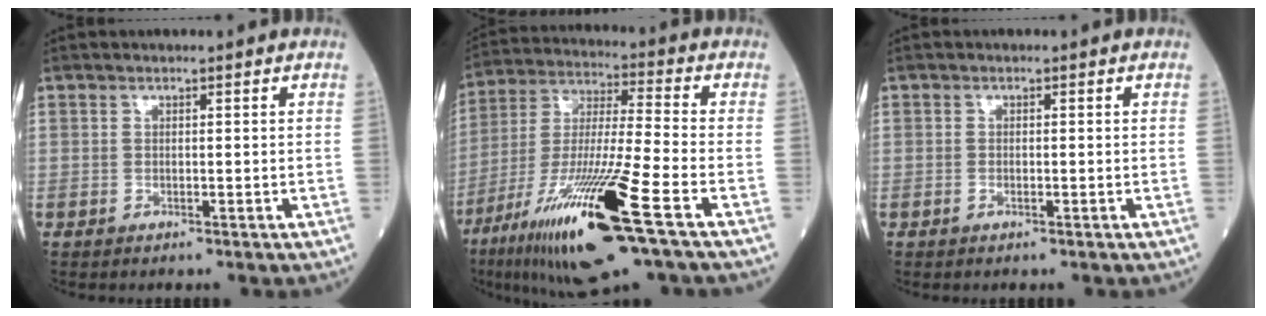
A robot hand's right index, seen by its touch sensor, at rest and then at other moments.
{"total": 20.5, "force": [-10.2, 0.8, 17.8], "torque": [-0.349, -0.049, -0.186]}
{"total": 0.8, "force": [-0.3, 0.2, 0.6], "torque": [-0.015, -0.001, -0.005]}